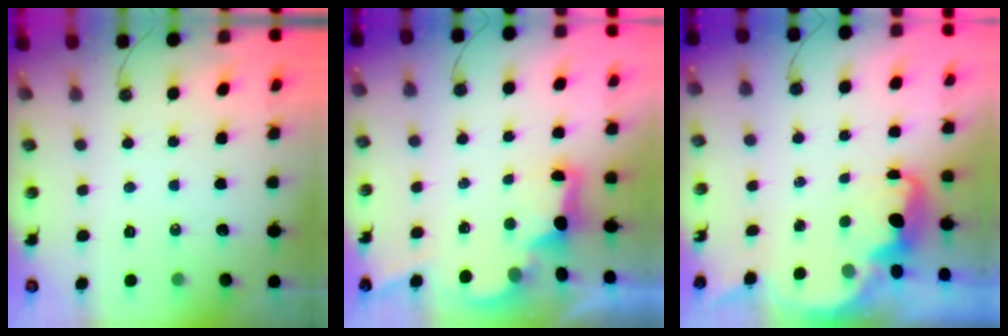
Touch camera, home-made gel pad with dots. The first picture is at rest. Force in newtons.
{"total": 2.8, "press": 2.7, "slide": 0.9}
{"total": 2.7, "press": 2.7, "slide": 0.4}